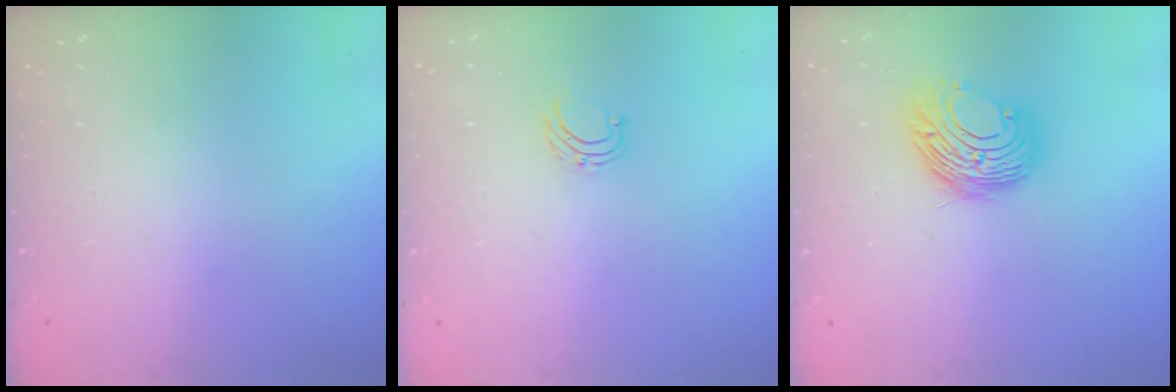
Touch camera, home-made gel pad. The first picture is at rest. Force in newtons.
{"total": 4.3, "press": 4.3, "slide": 0.3}
{"total": 10.6, "press": 10.6, "slide": 0.5}